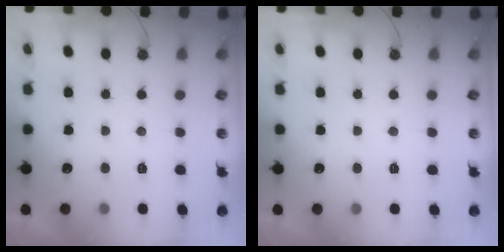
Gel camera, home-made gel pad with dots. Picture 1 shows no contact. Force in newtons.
{"total": 0.0}